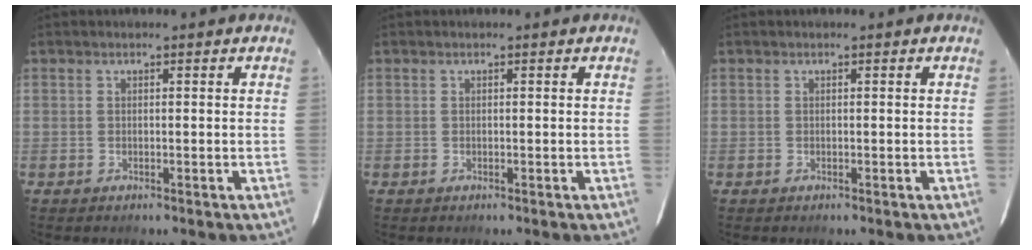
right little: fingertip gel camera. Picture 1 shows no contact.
{"total": 0.0}
{"total": 0.0}